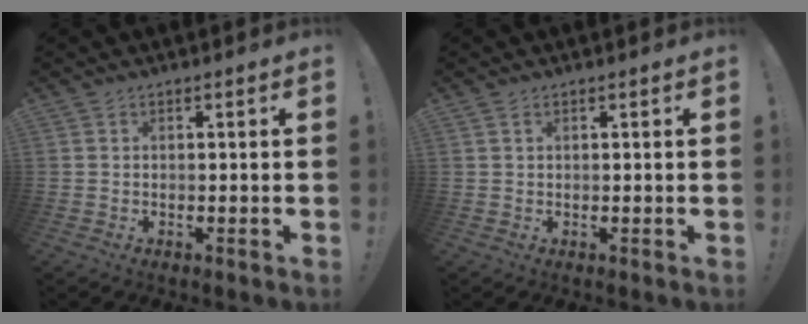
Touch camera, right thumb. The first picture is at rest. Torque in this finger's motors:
{"motor_torque": [0.13, 0.42, -0.04, -0.42, 0.01]}